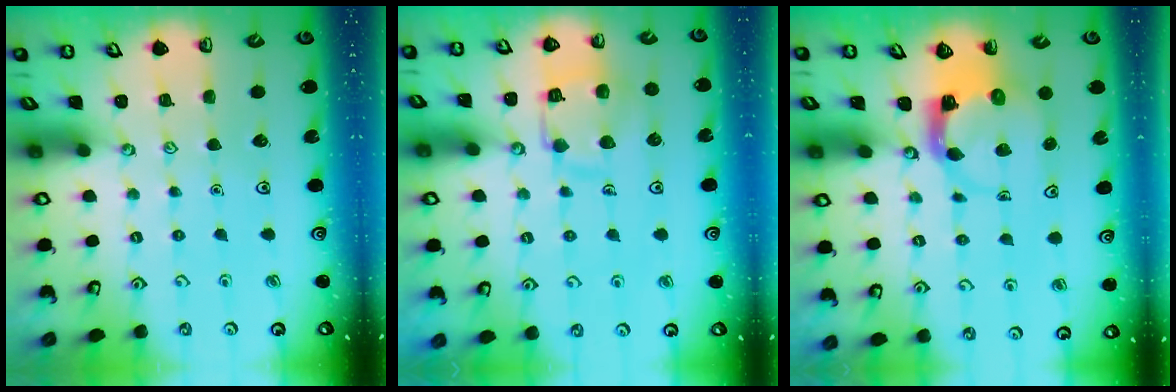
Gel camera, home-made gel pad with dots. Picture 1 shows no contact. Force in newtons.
{"total": 13.1, "press": 13.0, "slide": 1.4}
{"total": 3.9, "press": 3.8, "slide": 0.6}